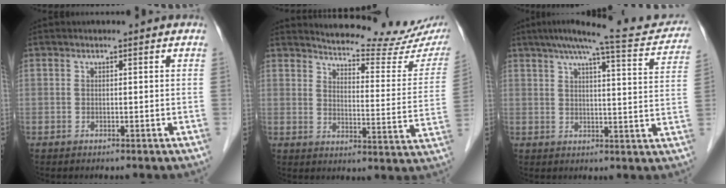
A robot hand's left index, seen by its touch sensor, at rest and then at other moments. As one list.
[{"total": 18.3, "force": [17.2, 2.0, 6.1], "torque": [-0.075, -0.078, 0.196]}, {"total": 15.9, "force": [14.0, 1.5, 7.5], "torque": [-0.111, 0.010, 0.167]}]